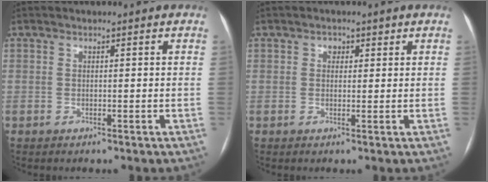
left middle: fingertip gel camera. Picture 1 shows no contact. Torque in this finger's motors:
{"motor_torque": [0.00, 0.00, -0.04, -0.01]}